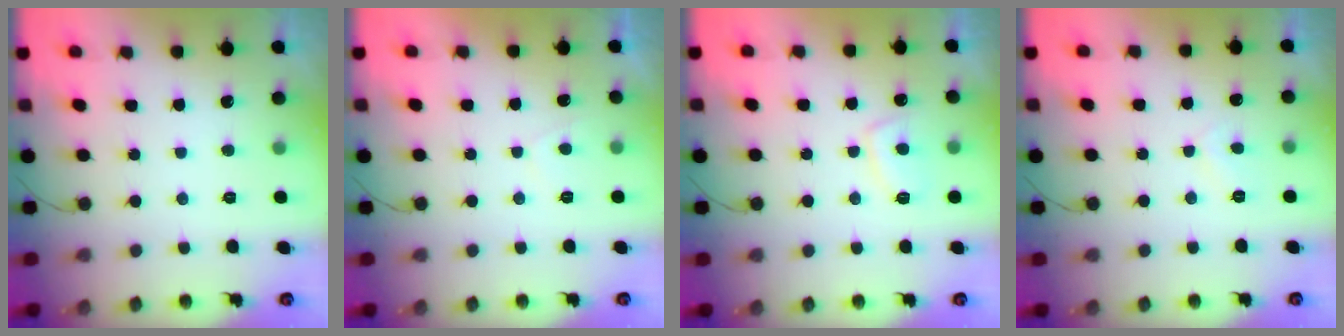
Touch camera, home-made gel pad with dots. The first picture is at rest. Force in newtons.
{"total": 0.9, "press": 0.7, "slide": 0.5}
{"total": 5.1, "press": 5.0, "slide": 1.0}
{"total": 3.7, "press": 3.6, "slide": 0.6}